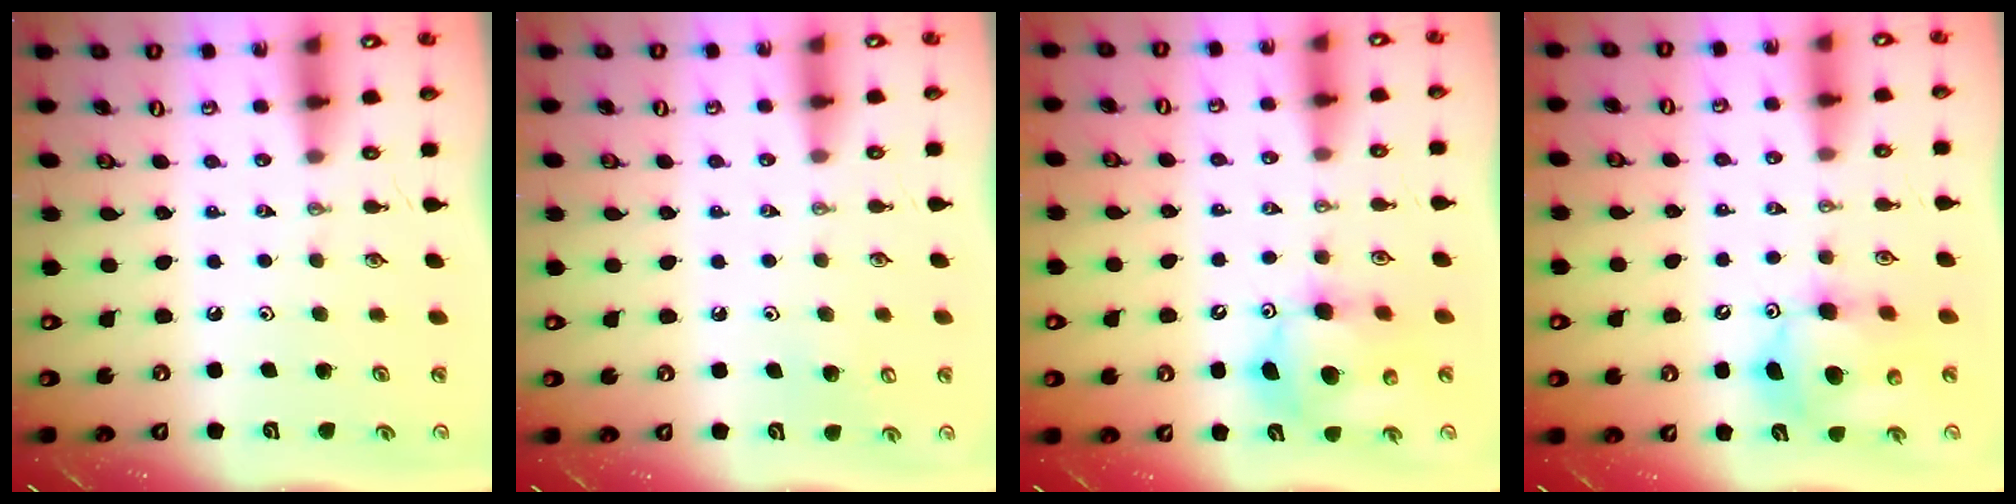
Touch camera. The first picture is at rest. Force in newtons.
{"total": 4.8, "press": 4.7, "slide": 0.7}
{"total": 12.1, "press": 11.9, "slide": 2.2}
{"total": 12.1, "press": 11.9, "slide": 2.2}